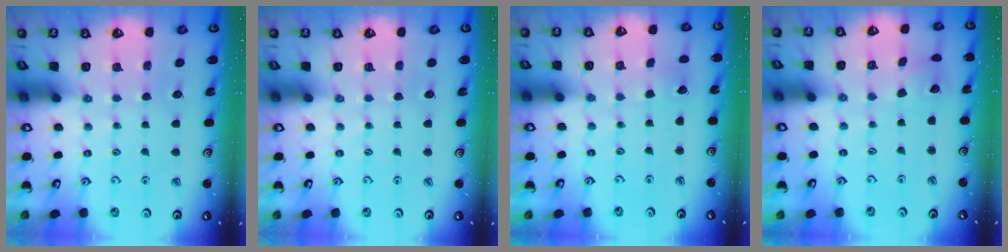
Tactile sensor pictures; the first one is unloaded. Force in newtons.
{"total": 0.0}
{"total": 2.8, "press": 2.8, "slide": 0.2}
{"total": 2.5, "press": 2.5, "slide": 0.4}